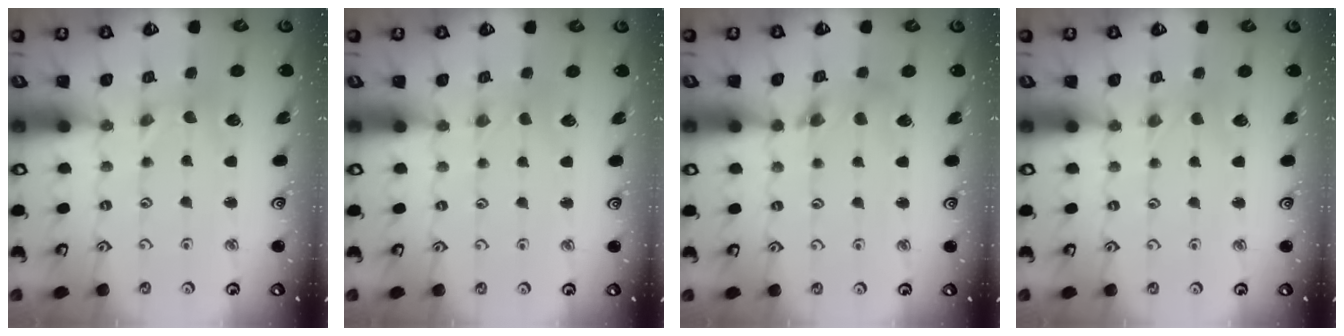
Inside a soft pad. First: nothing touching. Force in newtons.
{"total": 0.0}
{"total": 6.4, "press": 6.4, "slide": 0.6}
{"total": 0.0}